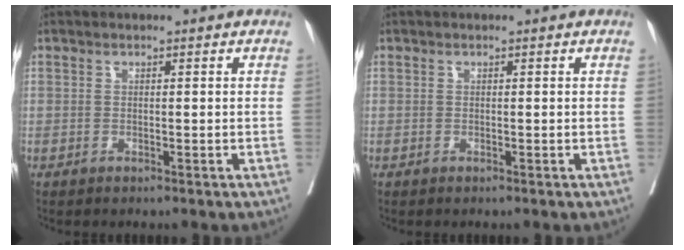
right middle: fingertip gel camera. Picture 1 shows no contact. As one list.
[{"total": 0.0}]